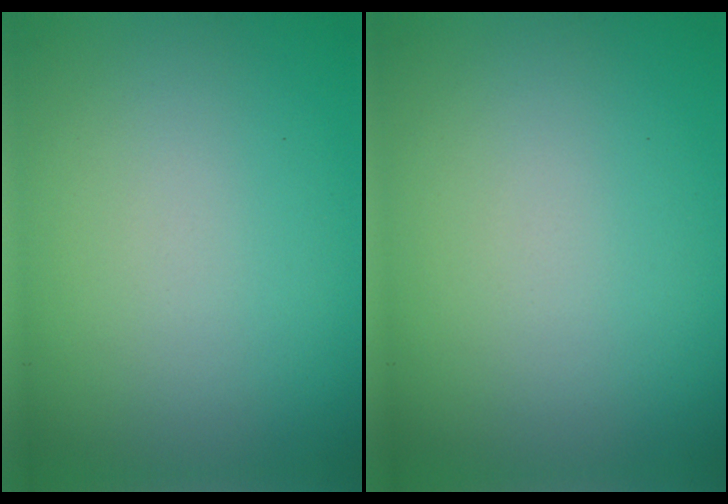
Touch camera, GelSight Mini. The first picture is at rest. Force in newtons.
{"total": 0.0}